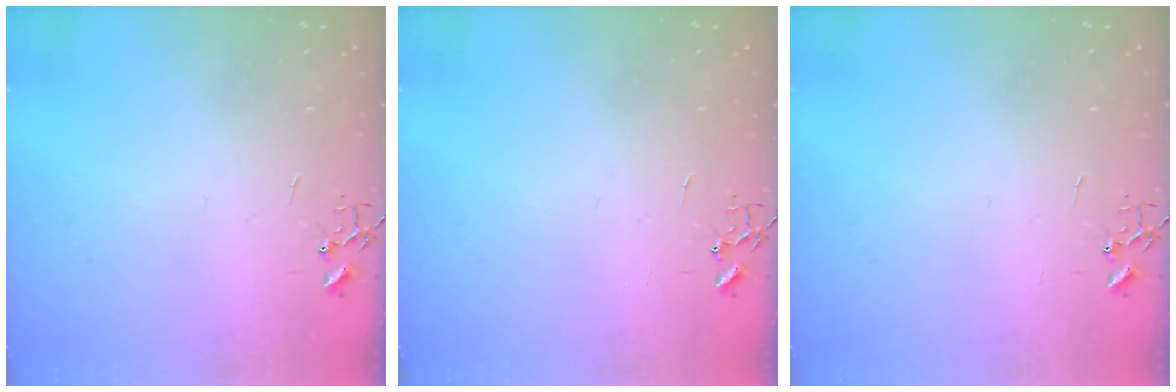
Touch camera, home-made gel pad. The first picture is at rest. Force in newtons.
{"total": 0.0}
{"total": 0.0}